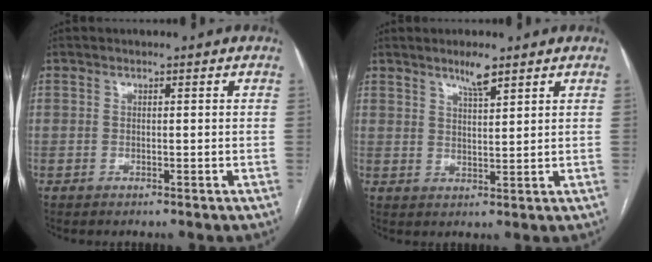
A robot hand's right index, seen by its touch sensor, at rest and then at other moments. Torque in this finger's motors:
{"motor_torque": [0.18, 0.23, 0.04, 0.02]}